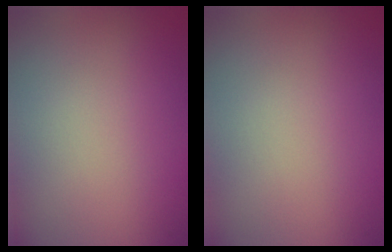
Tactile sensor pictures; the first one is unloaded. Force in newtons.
{"total": 0.0}